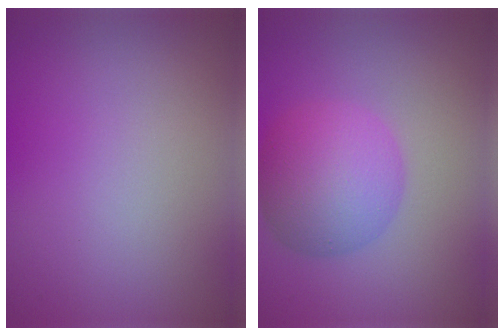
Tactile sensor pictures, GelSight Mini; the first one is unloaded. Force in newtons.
{"total": 6.5, "press": 6.5, "slide": 0.1}